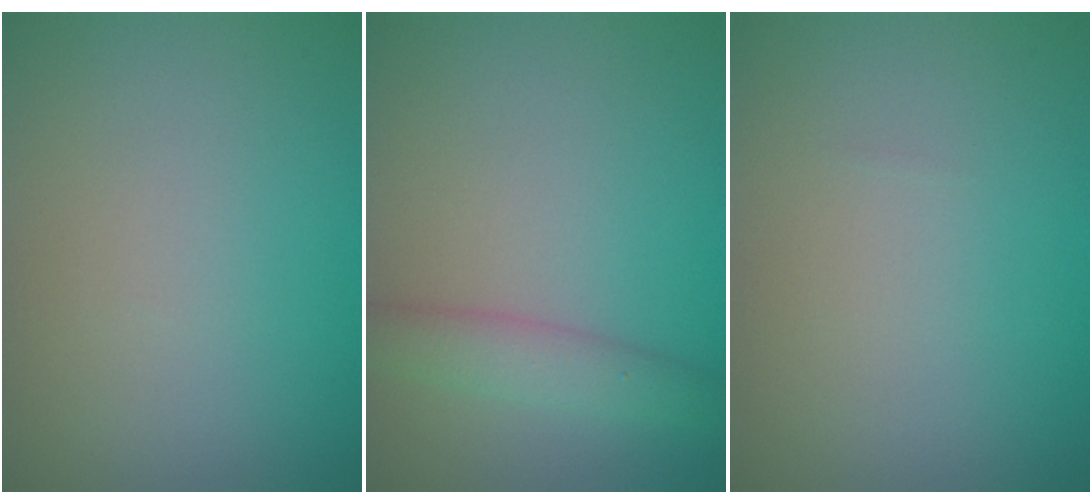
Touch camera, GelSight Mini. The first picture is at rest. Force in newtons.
{"total": 2.7, "press": 2.7, "slide": 0.1}
{"total": 0.0}